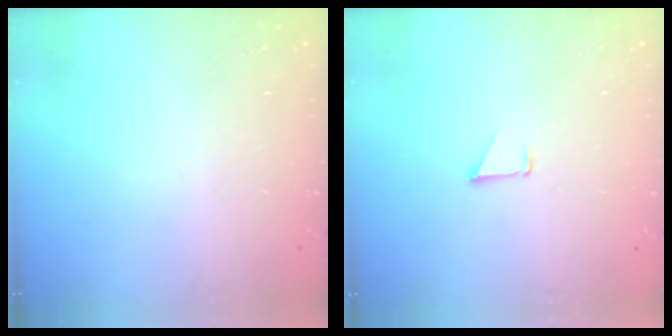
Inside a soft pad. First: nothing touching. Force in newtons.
{"total": 0.9, "press": 0.9, "slide": 0.1}